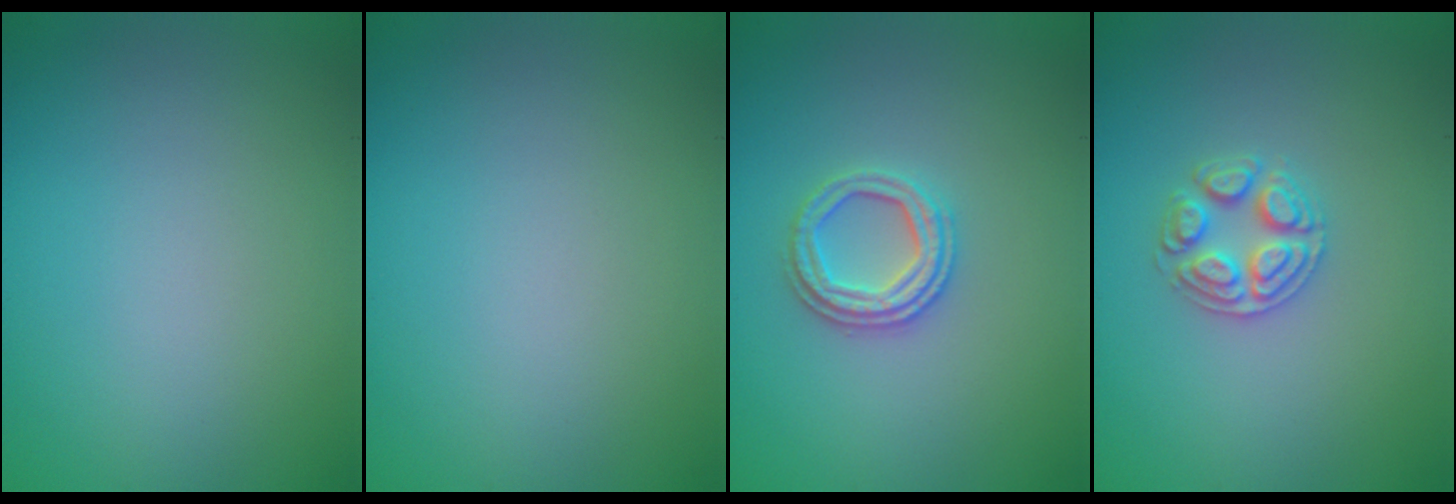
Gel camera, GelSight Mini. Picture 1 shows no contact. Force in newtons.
{"total": 0.0}
{"total": 2.9, "press": 2.7, "slide": 1.0}
{"total": 2.5, "press": 2.5, "slide": 0.4}